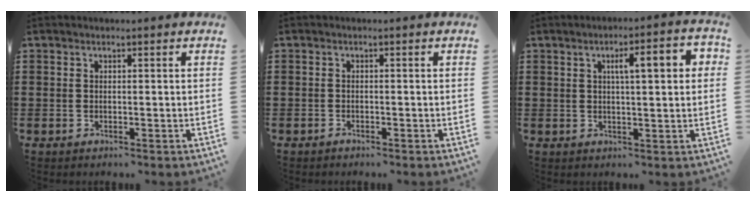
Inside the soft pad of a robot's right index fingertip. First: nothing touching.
{"total": 0.6, "force": [-0.6, 0.1, 0.0], "torque": [-0.001, 0.000, -0.012]}
{"total": 5.6, "force": [1.4, 1.3, 5.3], "torque": [-0.087, 0.002, 0.016]}